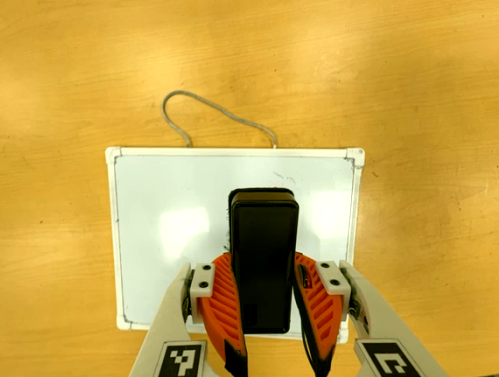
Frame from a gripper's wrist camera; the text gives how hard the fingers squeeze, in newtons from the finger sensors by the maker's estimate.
{"total": 9.0, "left": 7.3, "right": 10.8}